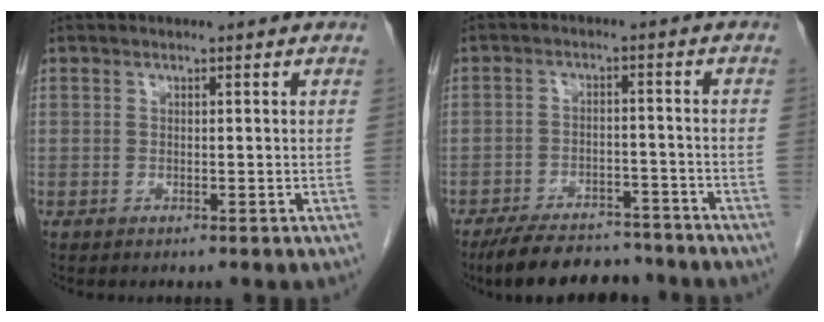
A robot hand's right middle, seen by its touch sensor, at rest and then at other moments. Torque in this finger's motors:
{"motor_torque": [0.57, -0.40, 0.16, 0.04]}